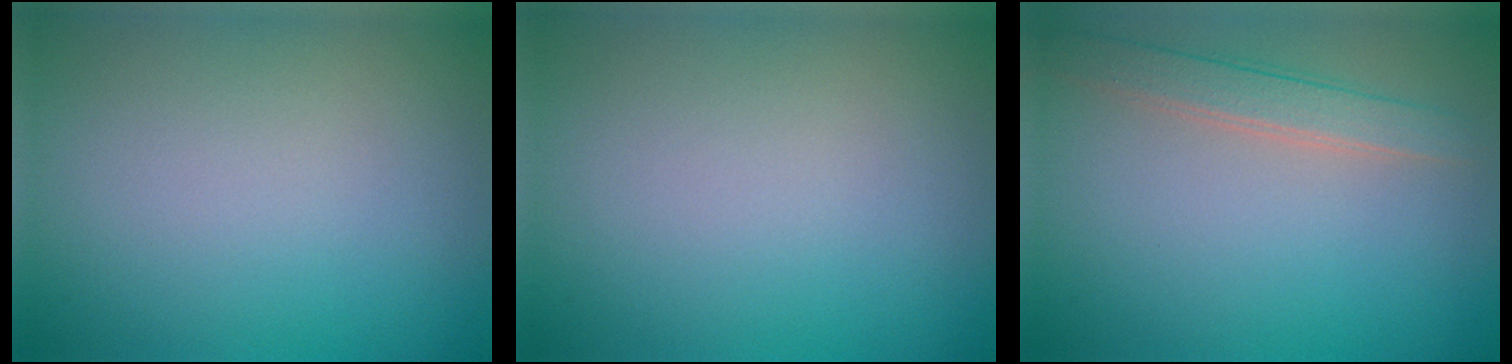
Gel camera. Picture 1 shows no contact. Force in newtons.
{"total": 0.0}
{"total": 2.6, "press": 2.6, "slide": 0.1}